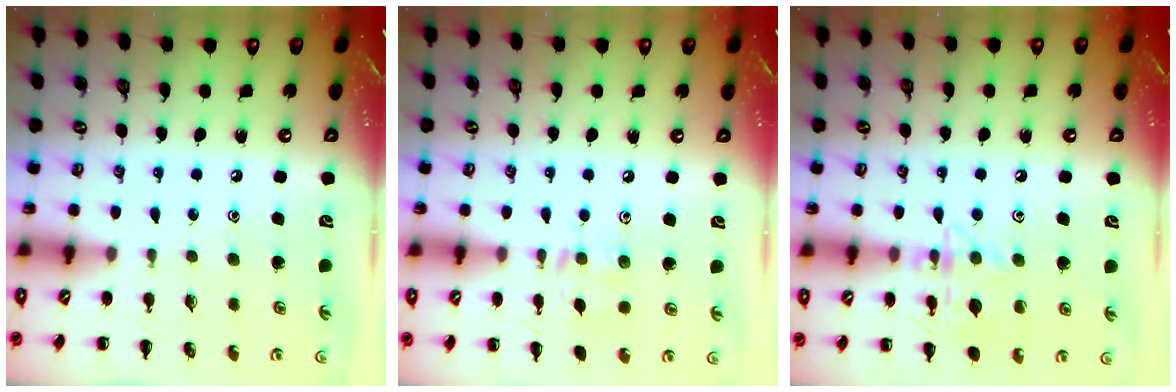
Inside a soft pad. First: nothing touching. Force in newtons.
{"total": 6.7, "press": 6.6, "slide": 1.5}
{"total": 13.7, "press": 13.7, "slide": 1.3}